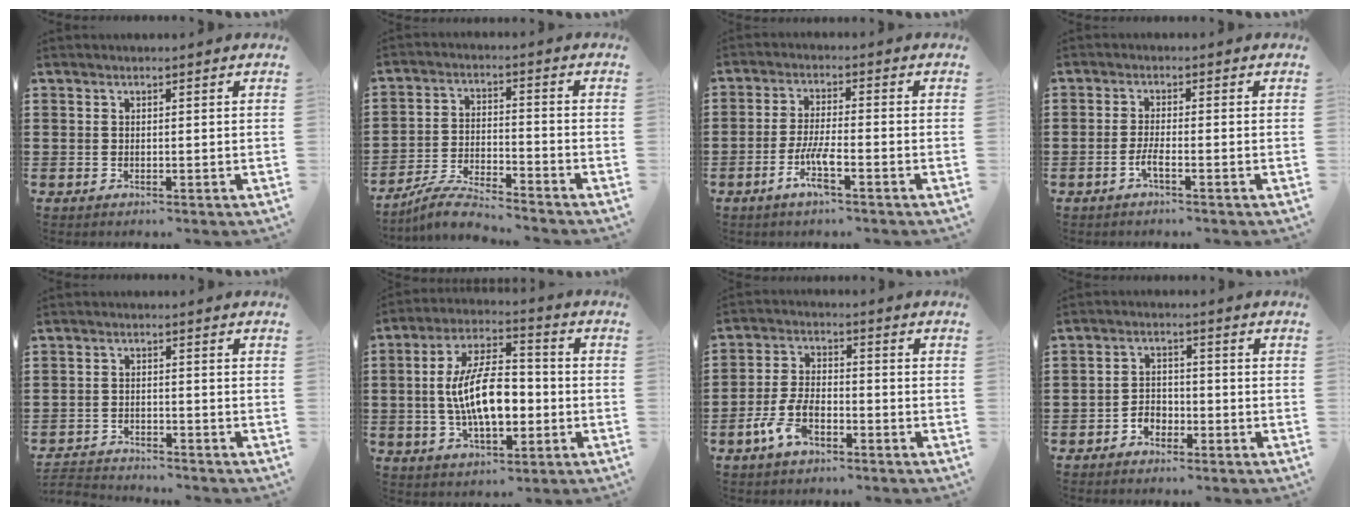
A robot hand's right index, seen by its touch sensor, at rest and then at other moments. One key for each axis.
{"total": 5.8, "fx": -5.6, "fy": 0.1, "fz": 1.5, "tx": -0.046, "ty": -0.004, "tz": -0.111}
{"total": 5.7, "fx": -2.8, "fy": 0.6, "fz": 4.9, "tx": -0.116, "ty": -0.018, "tz": -0.056}
{"total": 2.5, "fx": -1.3, "fy": 0.0, "fz": 2.1, "tx": -0.046, "ty": -0.007, "tz": -0.025}
{"total": 2.7, "fx": -2.7, "fy": 0.2, "fz": -0.3, "tx": -0.003, "ty": -0.001, "tz": -0.059}
{"total": 12.0, "fx": -1.4, "fy": 5.4, "fz": 10.6, "tx": -0.212, "ty": 0.002, "tz": -0.029}
{"total": 6.4, "fx": -3.5, "fy": 3.1, "fz": 4.4, "tx": -0.116, "ty": -0.002, "tz": -0.072}
{"total": 2.8, "fx": -2.0, "fy": 1.8, "fz": 0.8, "tx": -0.022, "ty": 0.004, "tz": -0.043}